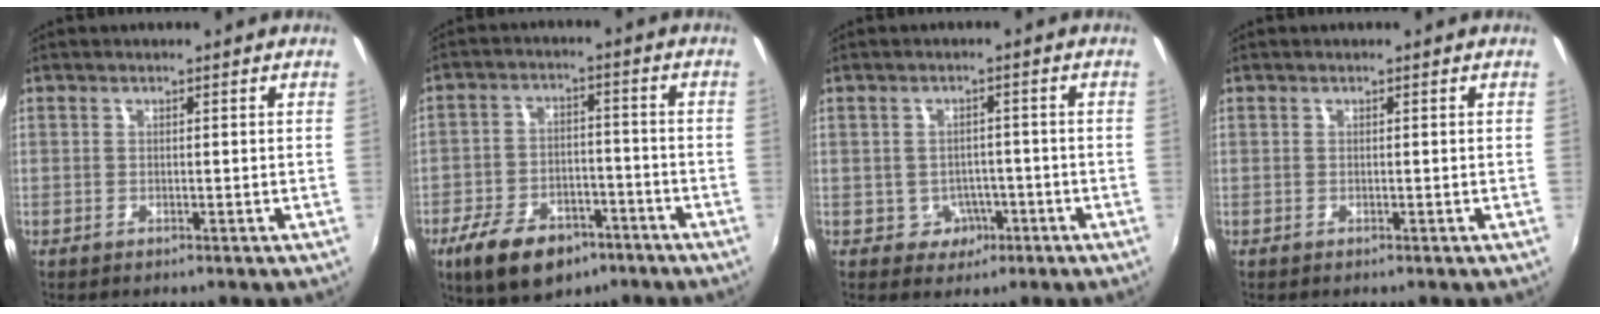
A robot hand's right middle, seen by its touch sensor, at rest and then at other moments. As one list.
[{"total": 14.3, "force": [-8.8, 7.9, 7.9], "torque": [-0.178, -0.010, -0.141]}, {"total": 4.1, "force": [-1.6, 3.7, 0.8], "torque": [-0.026, 0.008, -0.013]}, {"total": 0.0}]